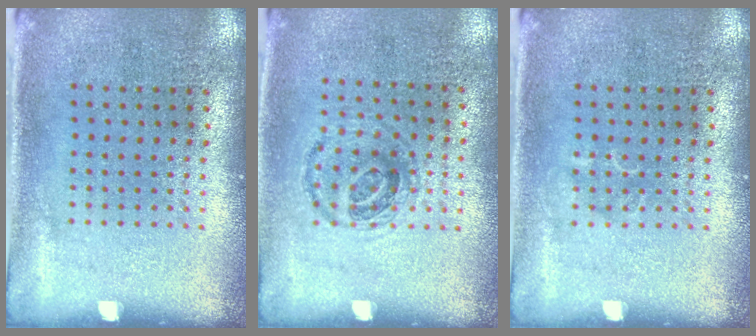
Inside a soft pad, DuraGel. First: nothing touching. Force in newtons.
{"total": 1.0, "press": 0.8, "slide": 0.5}
{"total": 0.5, "press": 0.5, "slide": 0.1}